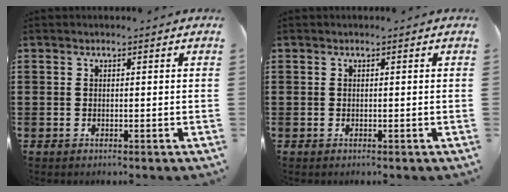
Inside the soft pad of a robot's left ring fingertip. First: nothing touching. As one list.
[{"total": 0.0}]